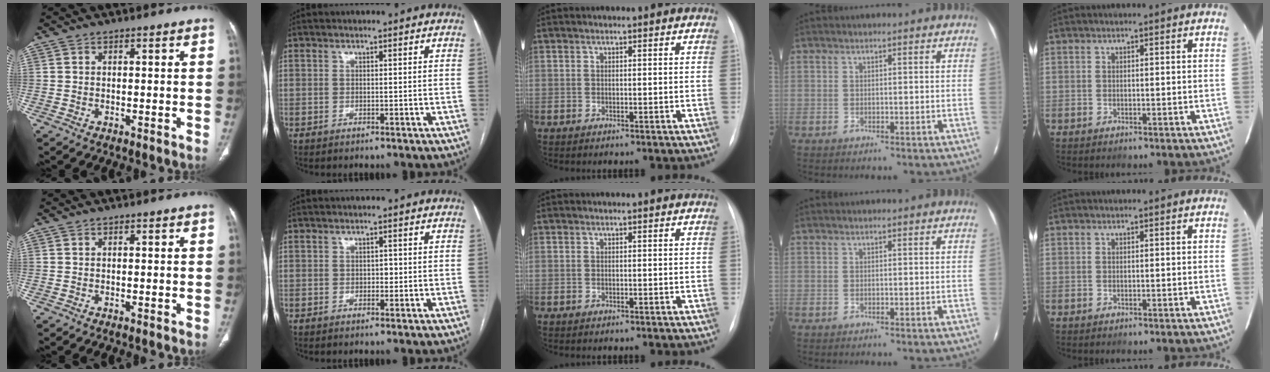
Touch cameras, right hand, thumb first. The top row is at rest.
{"index": {"total": 0.9, "force": [-0.1, 0.6, 0.6], "torque": [-0.005, 0.003, -0.003]}}